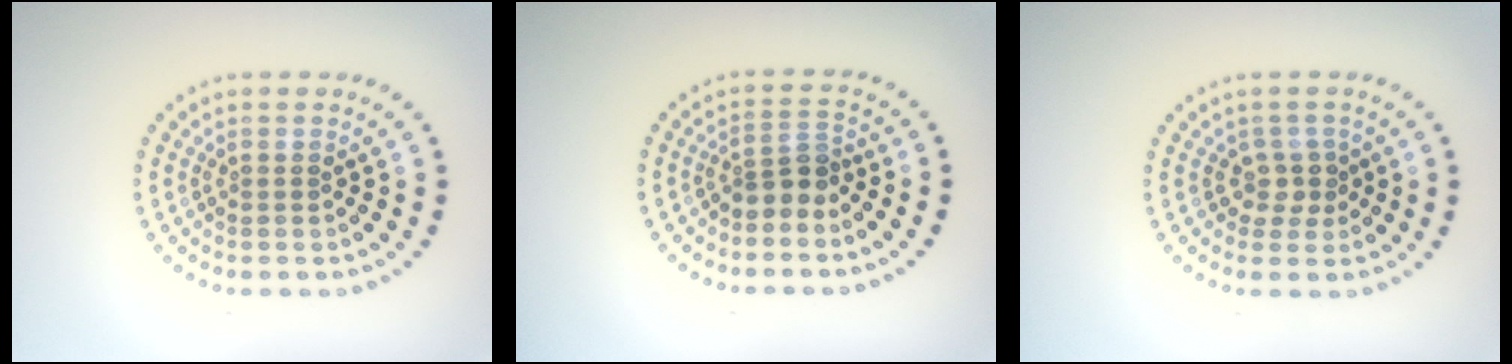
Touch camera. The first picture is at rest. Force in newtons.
{"total": 2.4, "press": 1.8, "slide": 1.6}
{"total": 2.0, "press": 1.5, "slide": 1.3}